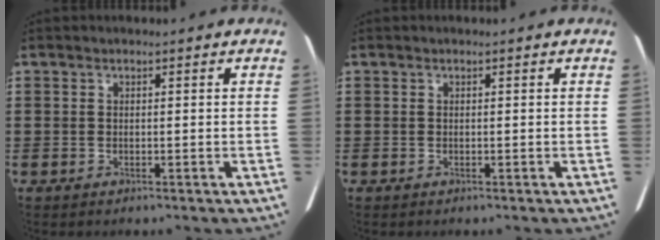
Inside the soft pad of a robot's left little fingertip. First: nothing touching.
{"total": 0.0}